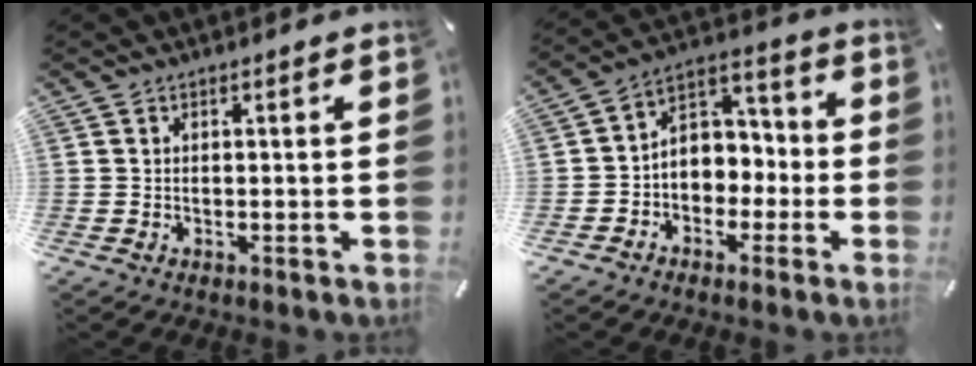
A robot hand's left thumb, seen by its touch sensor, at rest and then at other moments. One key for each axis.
{"total": 6.7, "fx": -1.6, "fy": 6.3, "fz": 1.5, "tx": -0.026, "ty": 0.010, "tz": -0.028}